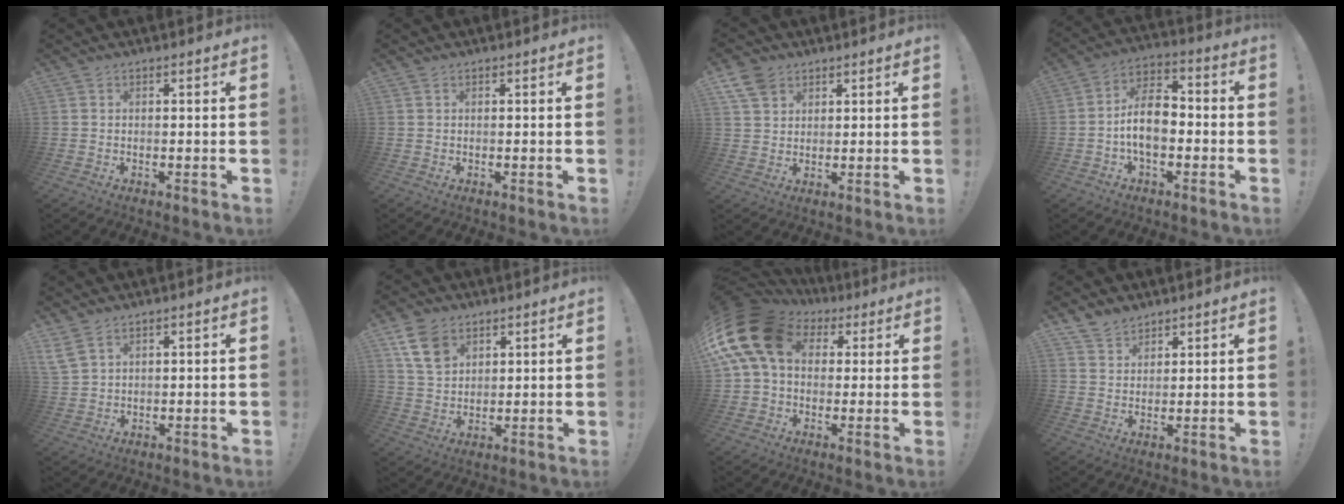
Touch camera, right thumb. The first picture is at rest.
{"total": 0.0}
{"total": 7.7, "force": [4.5, 5.5, 2.9], "torque": [-0.057, -0.016, 0.092]}
{"total": 12.1, "force": [-2.9, 7.2, 9.4], "torque": [-0.168, 0.020, -0.052]}
{"total": 5.5, "force": [3.8, 2.6, 3.1], "torque": [-0.064, -0.014, 0.074]}
{"total": 10.5, "force": [6.0, 7.0, 5.1], "torque": [-0.084, -0.018, 0.120]}
{"total": 19.0, "force": [5.6, 13.3, 12.3], "torque": [-0.227, -0.015, 0.103]}
{"total": 5.4, "force": [4.7, 2.7, 0.8], "torque": [-0.014, -0.033, 0.090]}